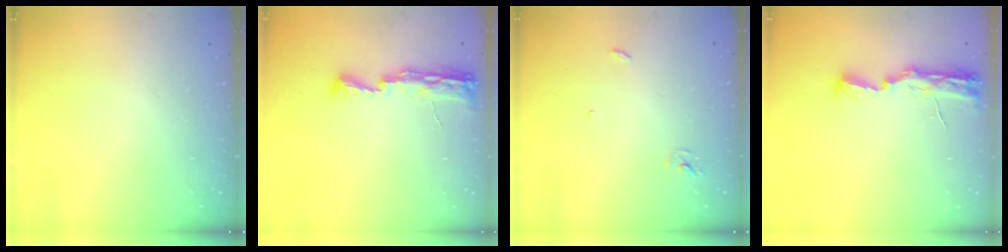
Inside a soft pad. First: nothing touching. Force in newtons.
{"total": 7.9, "press": 7.8, "slide": 0.8}
{"total": 2.5, "press": 2.5, "slide": 0.1}
{"total": 8.1, "press": 8.1, "slide": 0.8}